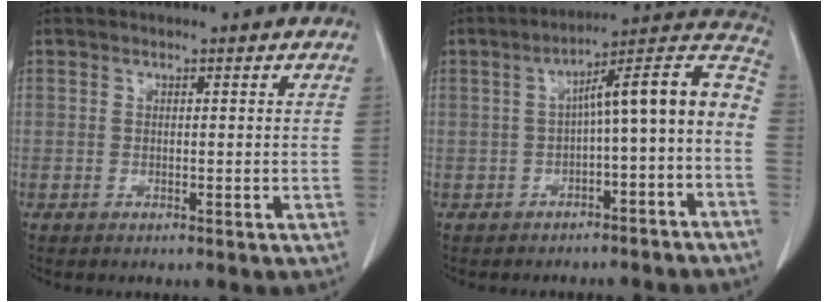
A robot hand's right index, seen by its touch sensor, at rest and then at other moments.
{"total": 12.4, "force": [-2.0, 1.6, 12.1], "torque": [-0.162, 0.050, -0.029]}